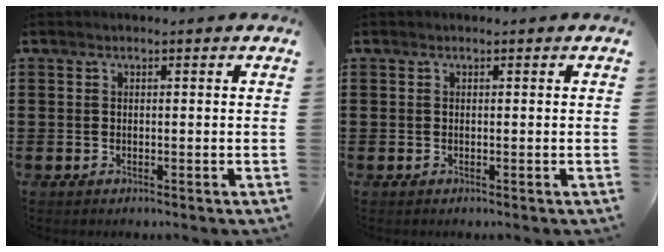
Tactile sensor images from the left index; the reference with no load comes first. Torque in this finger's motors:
{"motor_torque": [0.00, 0.00, 0.00, 0.00]}